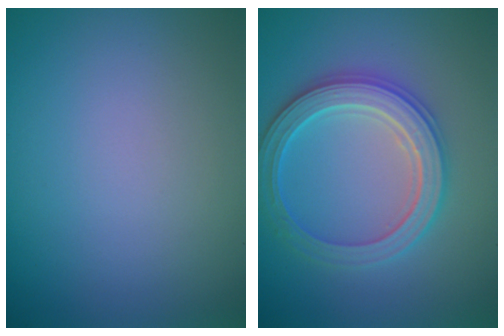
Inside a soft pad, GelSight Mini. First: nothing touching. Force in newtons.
{"total": 5.2, "press": 5.1, "slide": 0.8}